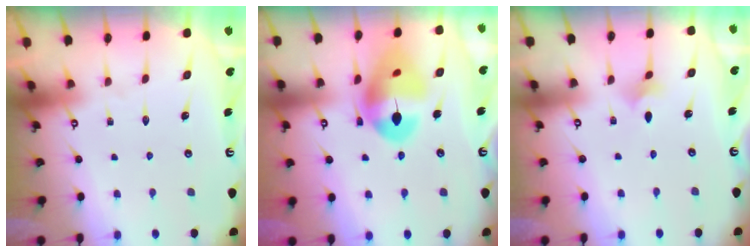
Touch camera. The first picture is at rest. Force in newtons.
{"total": 16.2, "press": 16.1, "slide": 1.8}
{"total": 1.8, "press": 1.7, "slide": 0.5}